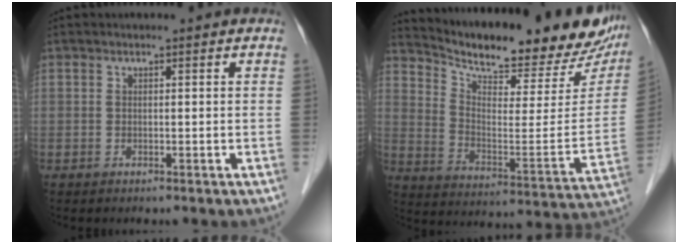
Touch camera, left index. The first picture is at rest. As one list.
[{"total": 26.0, "force": [23.3, 5.3, 10.2], "torque": [-0.162, -0.068, 0.309]}]